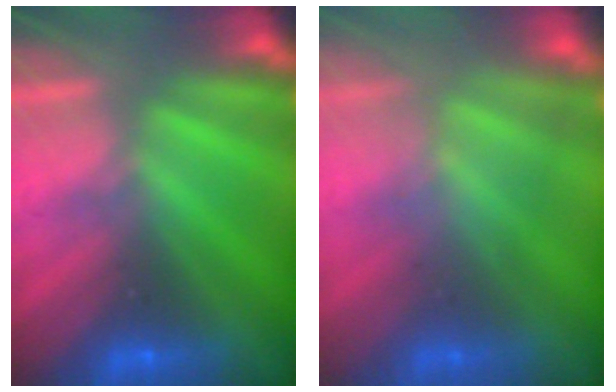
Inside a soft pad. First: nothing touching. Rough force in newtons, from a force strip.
{"total": 3.5}